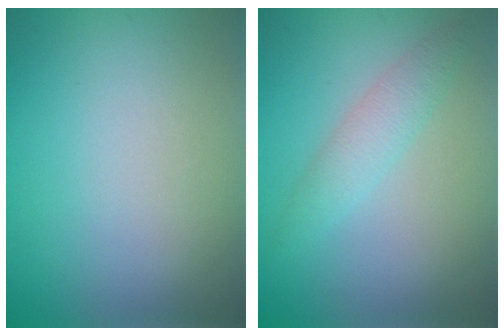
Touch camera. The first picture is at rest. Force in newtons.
{"total": 2.2, "press": 2.2, "slide": 0.1}